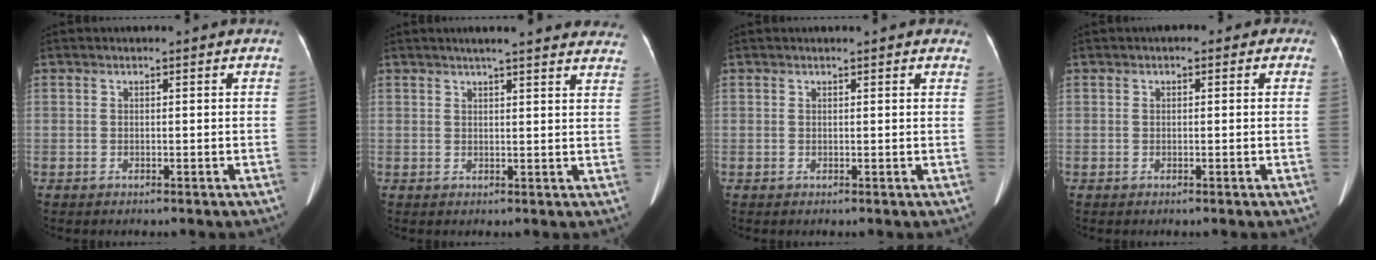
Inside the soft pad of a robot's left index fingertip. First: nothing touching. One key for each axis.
{"total": 16.8, "fx": 15.1, "fy": 2.0, "fz": 7.1, "tx": -0.078, "ty": 0.010, "tz": 0.167}
{"total": 4.1, "fx": 3.3, "fy": 1.1, "fz": 2.1, "tx": -0.016, "ty": 0.016, "tz": 0.028}
{"total": 1.4, "fx": 0.4, "fy": 1.0, "fz": 0.9, "tx": -0.006, "ty": 0.015, "tz": -0.005}